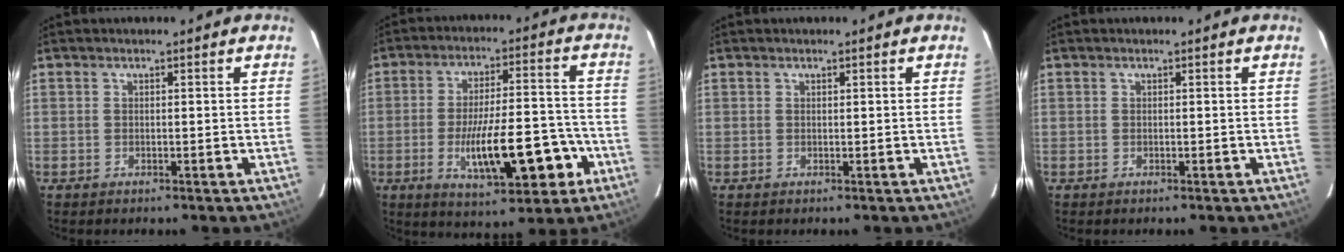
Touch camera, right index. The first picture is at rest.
{"total": 14.6, "force": [-4.9, 3.9, 13.2], "torque": [-0.214, 0.010, -0.068]}
{"total": 0.0}
{"total": 0.0}